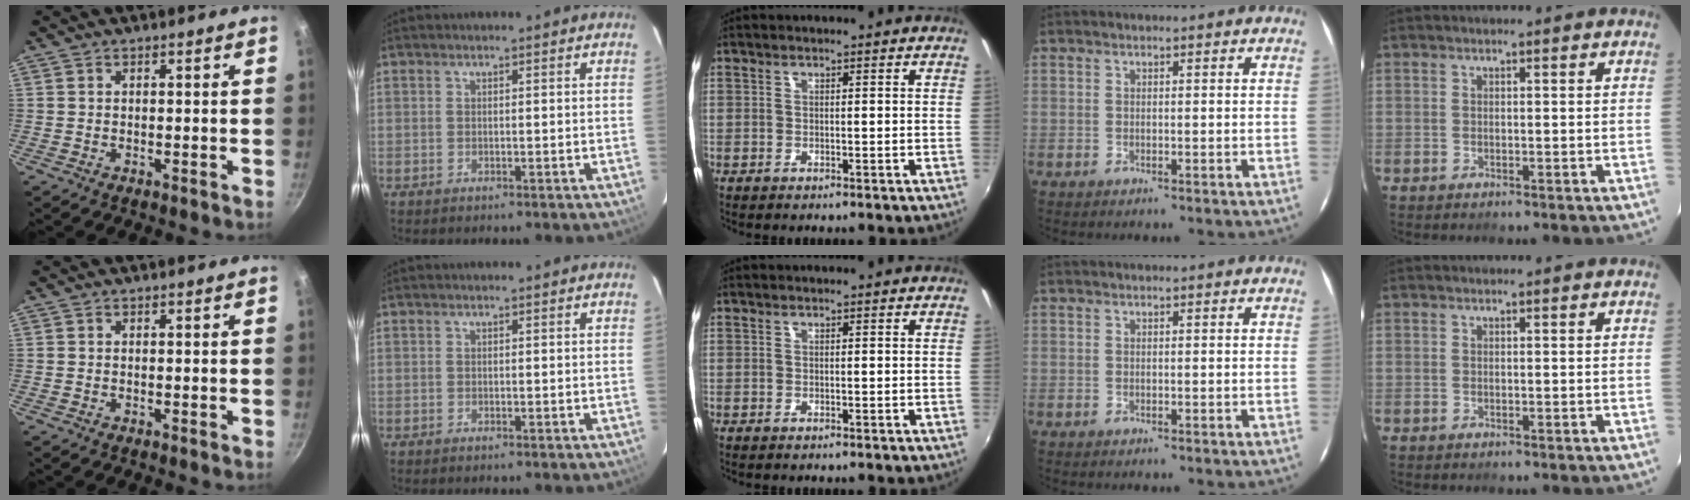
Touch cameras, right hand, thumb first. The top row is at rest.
{}